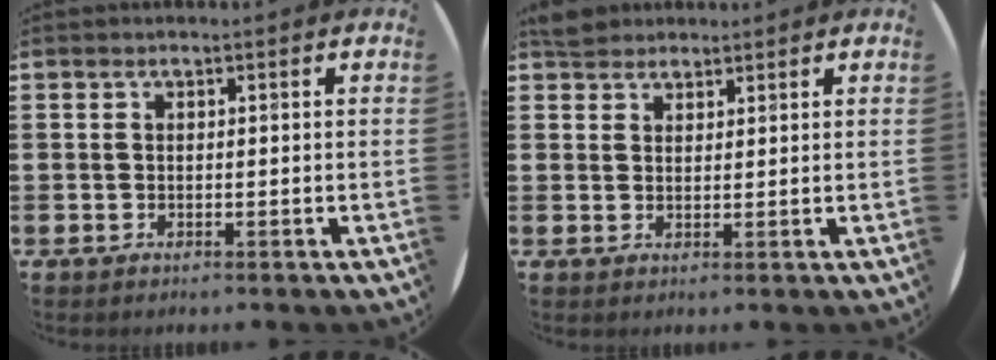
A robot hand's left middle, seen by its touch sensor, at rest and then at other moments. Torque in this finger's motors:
{"motor_torque": [-0.34, -0.52, 0.12, 0.02]}